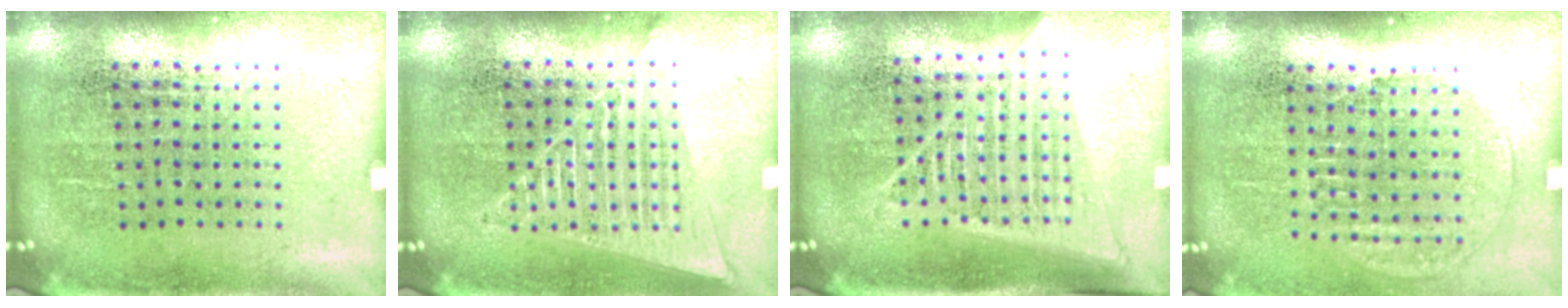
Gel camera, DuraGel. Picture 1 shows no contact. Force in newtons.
{"total": 2.6, "press": 2.5, "slide": 0.3}
{"total": 1.3, "press": 1.2, "slide": 0.5}
{"total": 1.4, "press": 1.2, "slide": 0.6}